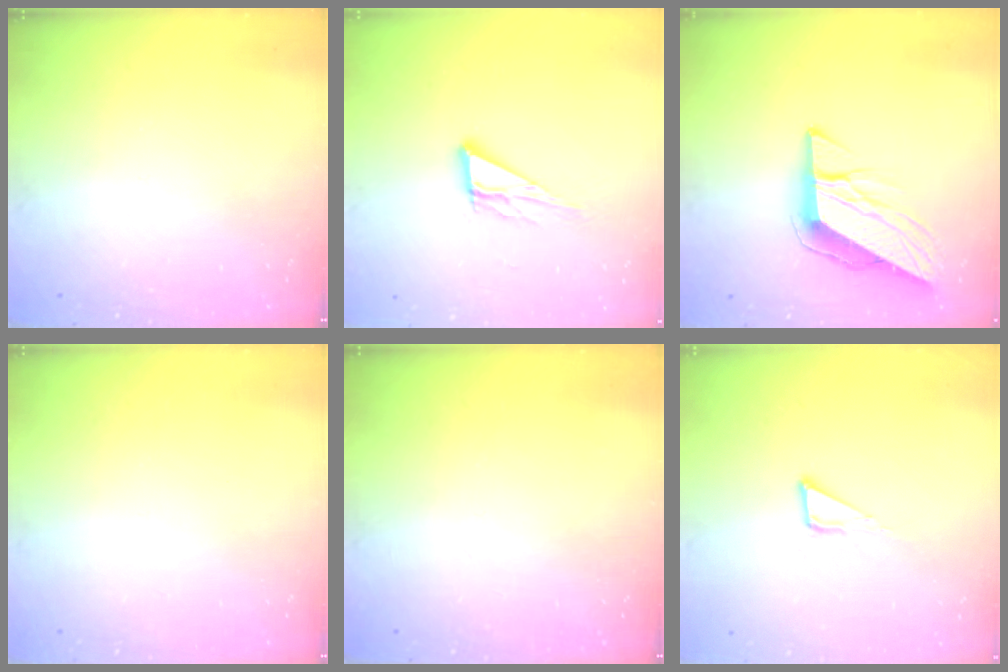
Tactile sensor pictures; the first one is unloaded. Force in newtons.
{"total": 8.0, "press": 8.0, "slide": 0.7}
{"total": 9.9, "press": 9.9, "slide": 0.9}
{"total": 0.0}
{"total": 0.0}
{"total": 1.9, "press": 1.9, "slide": 0.1}